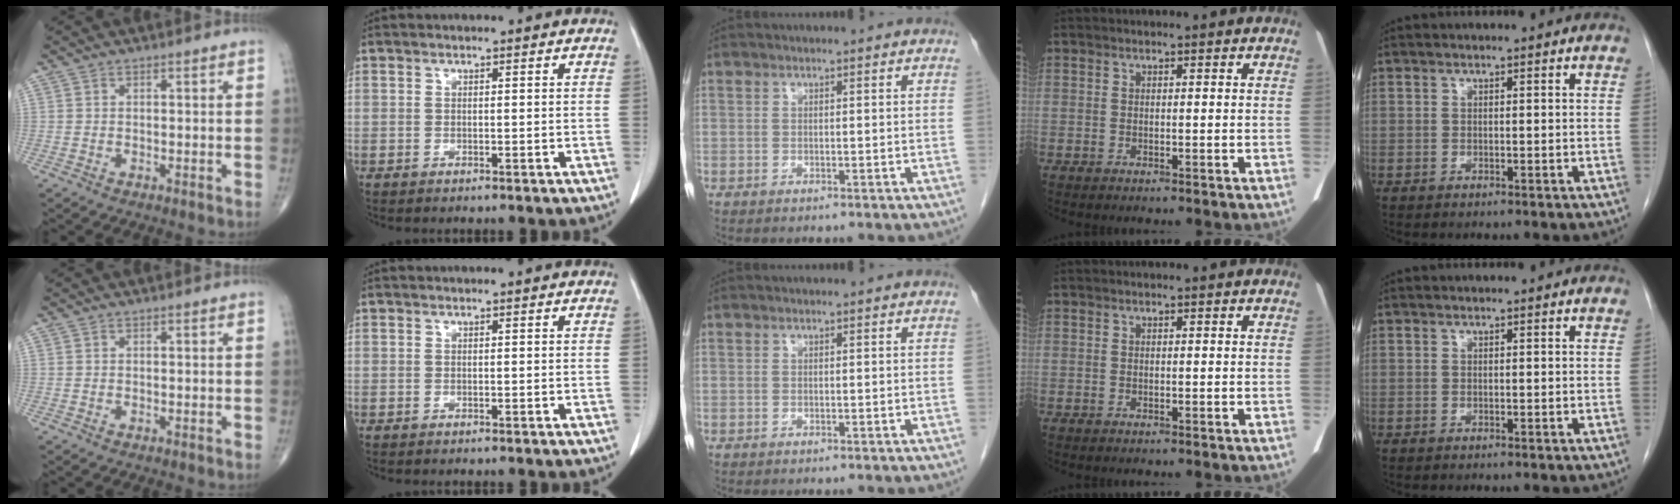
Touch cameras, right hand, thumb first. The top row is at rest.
{}